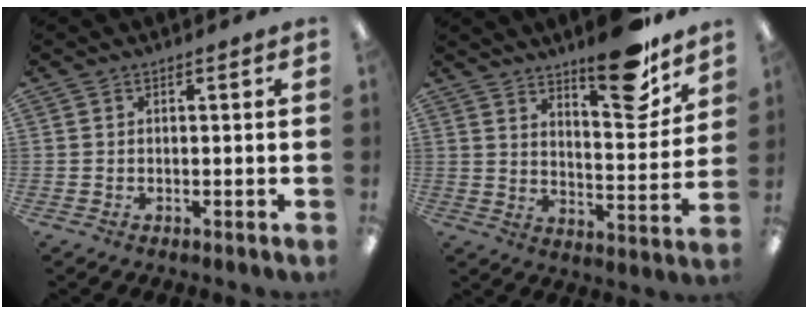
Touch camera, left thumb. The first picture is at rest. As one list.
[{"total": 15.4, "force": [12.2, 4.5, 8.2], "torque": [-0.093, -0.095, 0.199]}]